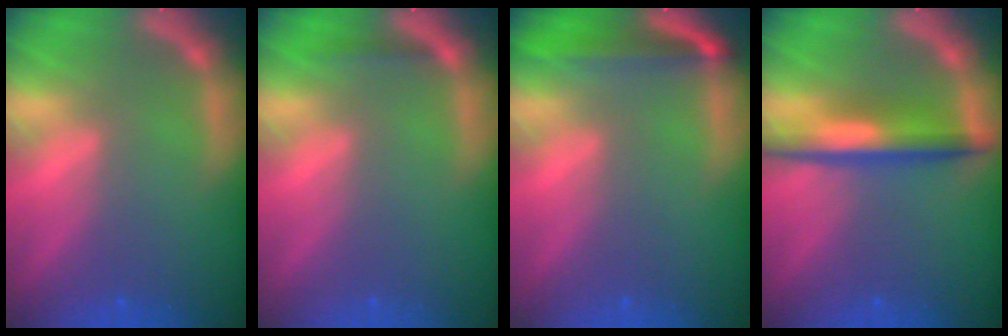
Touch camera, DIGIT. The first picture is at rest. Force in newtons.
{"total": 0.9}
{"total": 4.4}
{"total": 5.0}